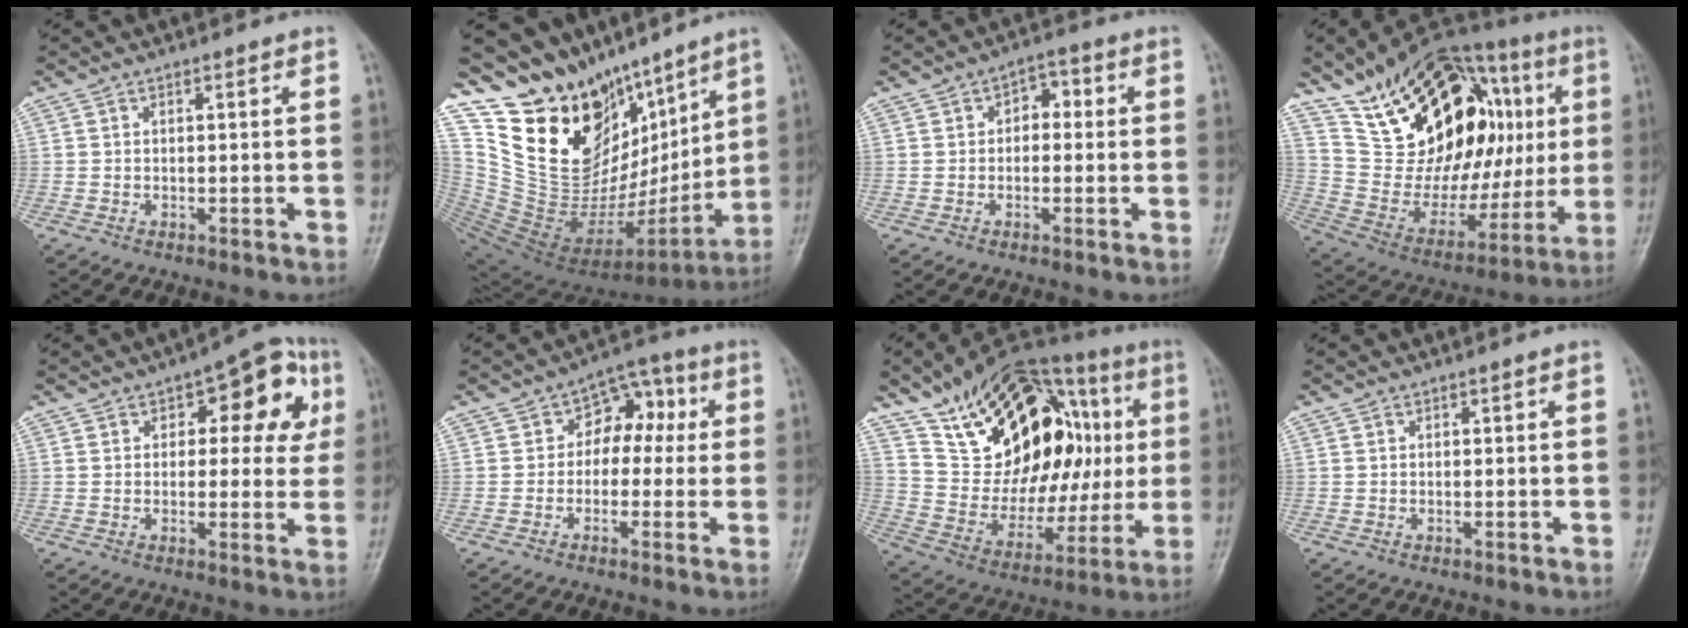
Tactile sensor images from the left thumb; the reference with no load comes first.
{"total": 25.4, "force": [15.5, 14.7, 13.8], "torque": [-0.178, -0.068, 0.282]}
{"total": 4.0, "force": [0.4, 2.9, 2.7], "torque": [-0.012, 0.015, -0.004]}
{"total": 31.5, "force": [9.4, 18.1, 24.0], "torque": [-0.328, 0.020, 0.171]}
{"total": 12.6, "force": [4.1, 6.7, 9.8], "torque": [-0.068, 0.013, 0.045]}
{"total": 7.9, "force": [0.7, 5.9, 5.2], "torque": [-0.022, 0.027, -0.004]}
{"total": 30.3, "force": [8.1, 17.9, 23.0], "torque": [-0.303, 0.022, 0.146]}
{"total": 0.0}